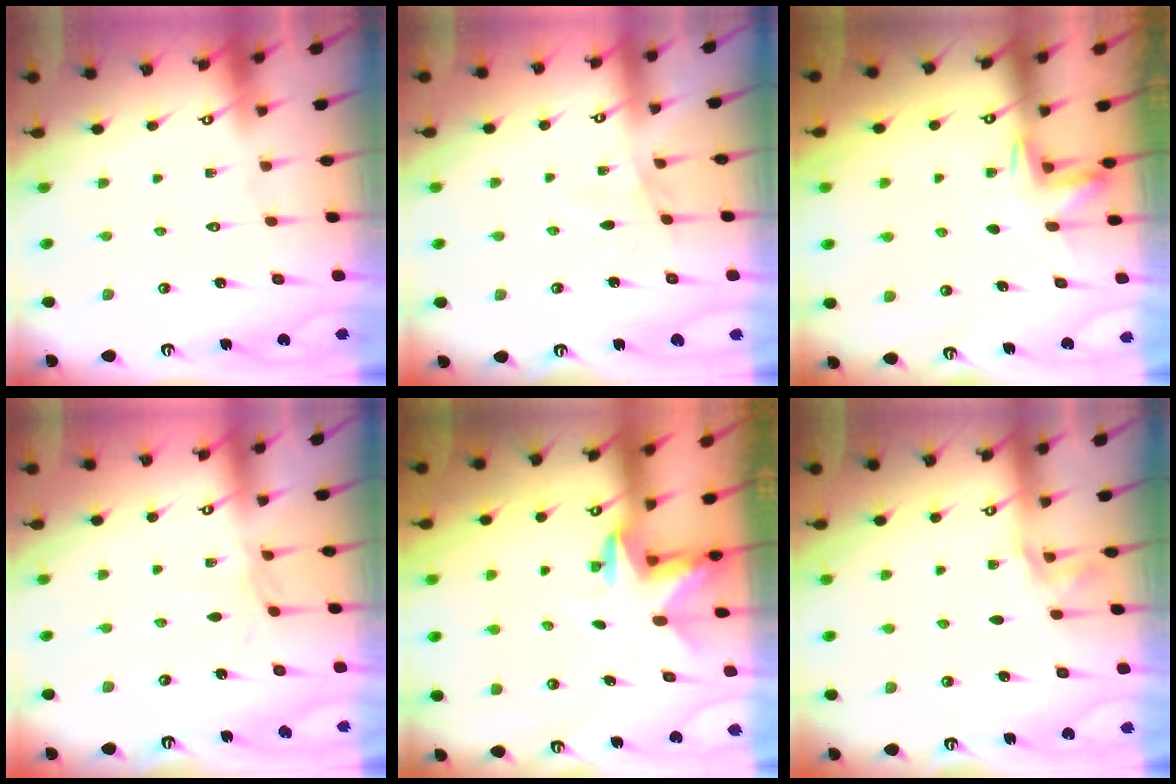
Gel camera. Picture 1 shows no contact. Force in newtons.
{"total": 2.0, "press": 1.9, "slide": 0.4}
{"total": 2.3, "press": 2.2, "slide": 0.4}
{"total": 1.7, "press": 1.6, "slide": 0.4}
{"total": 2.5, "press": 2.5, "slide": 0.4}
{"total": 1.4, "press": 1.4, "slide": 0.2}